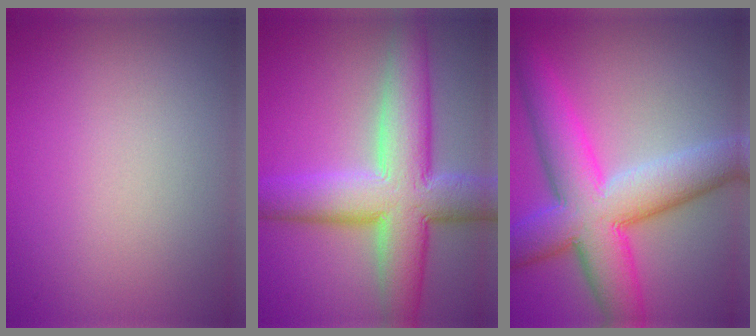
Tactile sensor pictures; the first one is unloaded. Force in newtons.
{"total": 10.1, "press": 10.1, "slide": 0.5}
{"total": 10.5, "press": 10.5, "slide": 0.4}